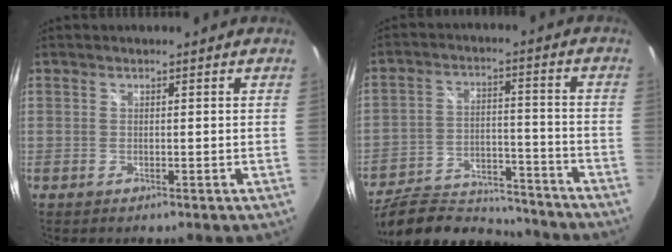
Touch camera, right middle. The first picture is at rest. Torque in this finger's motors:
{"motor_torque": [1.01, -1.13, 0.22, 0.07]}